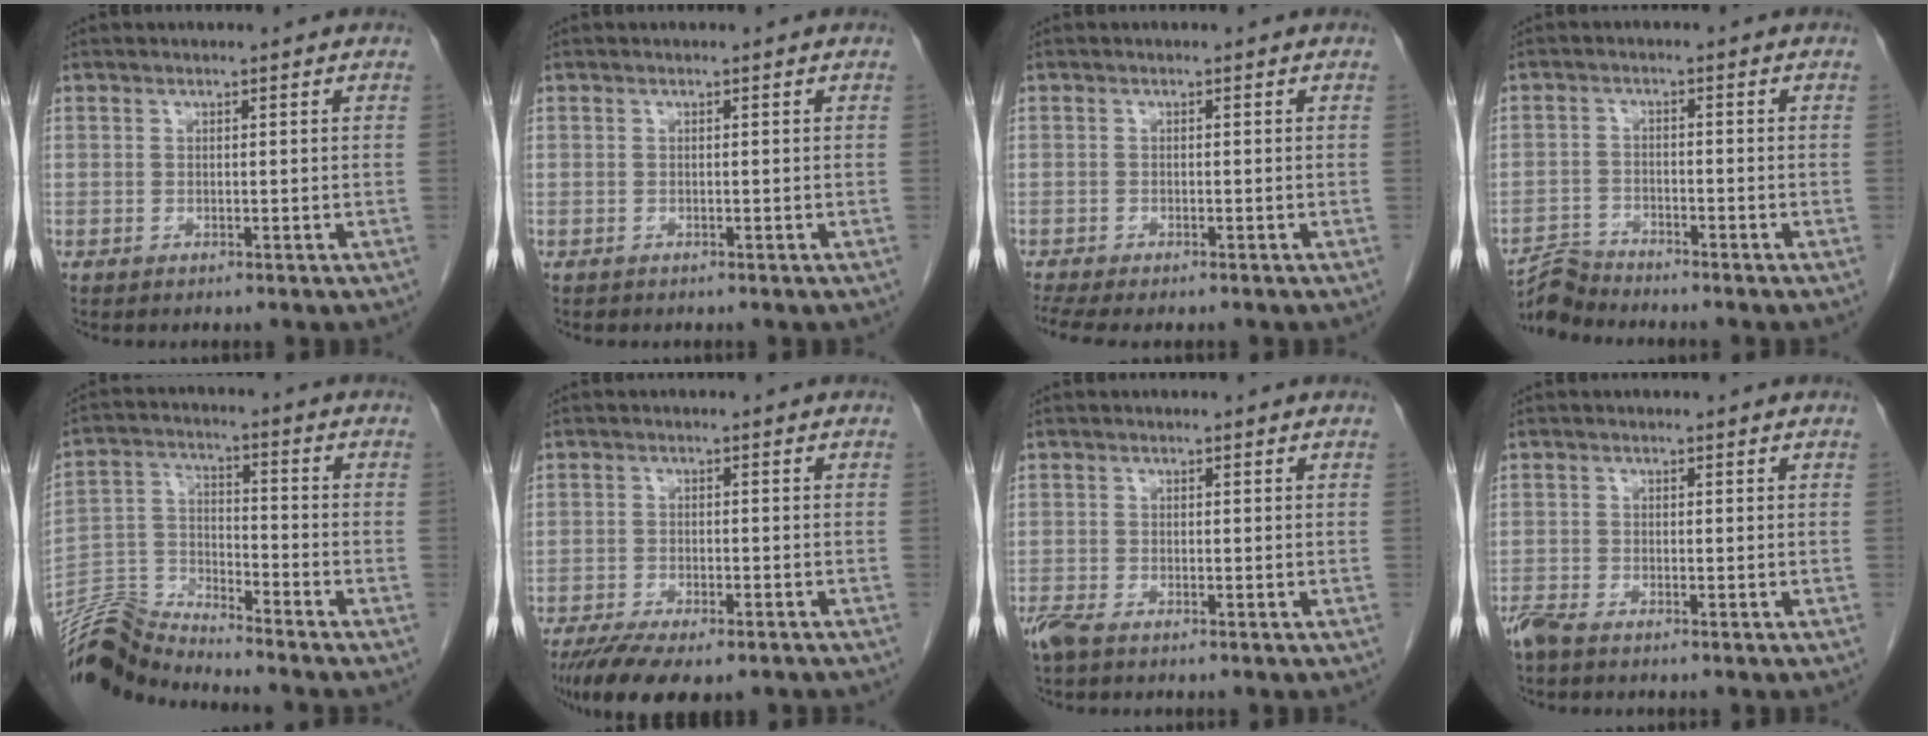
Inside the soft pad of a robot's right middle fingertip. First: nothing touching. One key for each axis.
{"total": 0.0}
{"total": 6.0, "fx": -5.0, "fy": 1.4, "fz": 3.0, "tx": -0.049, "ty": -0.006, "tz": -0.078}
{"total": 4.1, "fx": -4.0, "fy": -0.7, "fz": -0.7, "tx": 0.011, "ty": -0.014, "tz": -0.074}
{"total": 8.9, "fx": -8.8, "fy": -1.1, "fz": -0.1, "tx": -0.013, "ty": 0.022, "tz": -0.170}
{"total": 10.9, "fx": -8.2, "fy": 3.5, "fz": 6.4, "tx": -0.102, "ty": -0.014, "tz": -0.124}
{"total": 2.4, "fx": -1.8, "fy": 0.6, "fz": 1.5, "tx": -0.040, "ty": -0.008, "tz": -0.035}
{"total": 2.1, "fx": -1.8, "fy": 0.3, "fz": 1.1, "tx": -0.030, "ty": -0.006, "tz": -0.038}